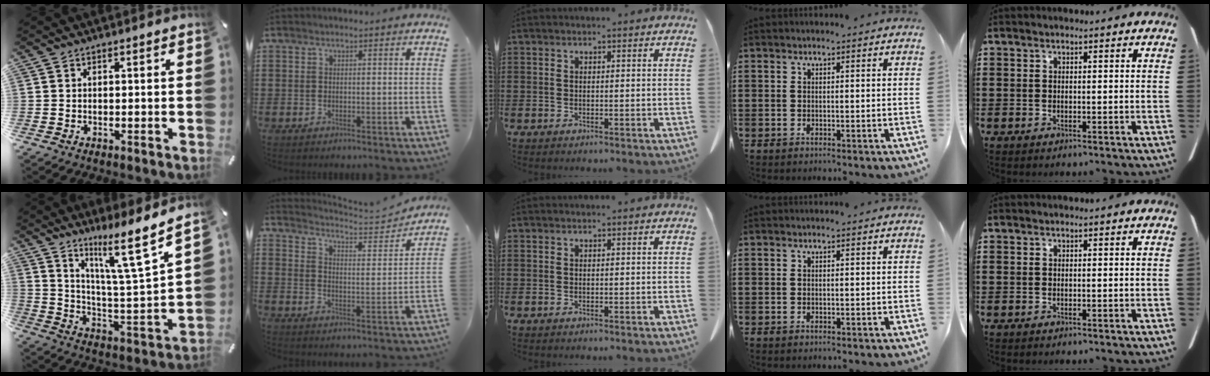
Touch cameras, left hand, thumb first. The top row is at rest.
{"thumb": {"total": 14.0, "force": [10.0, 1.6, 9.6], "torque": [-0.160, -0.077, 0.154]}, "index": {"total": 3.7, "force": [3.7, 0.1, 0.4], "torque": [-0.025, -0.036, 0.055]}}